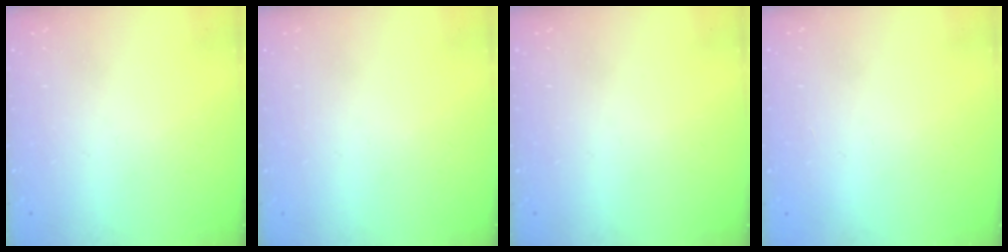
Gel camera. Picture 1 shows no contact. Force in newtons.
{"total": 0.0}
{"total": 0.0}
{"total": 2.2, "press": 2.2, "slide": 0.1}